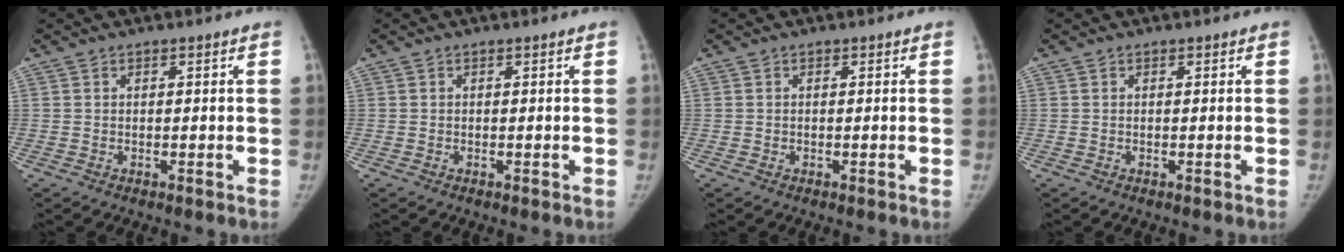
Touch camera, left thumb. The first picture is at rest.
{"total": 0.0}
{"total": 0.0}
{"total": 0.0}